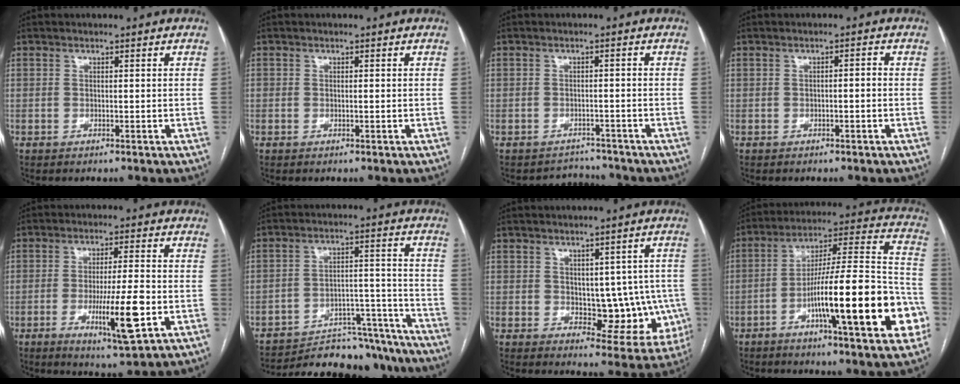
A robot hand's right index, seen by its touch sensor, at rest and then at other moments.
{"total": 0.5, "force": [-0.1, 0.3, 0.4], "torque": [-0.008, 0.003, -0.001]}
{"total": 3.2, "force": [-2.9, 1.1, -1.0], "torque": [0.013, 0.013, -0.041]}
{"total": 1.3, "force": [-0.3, 0.3, 1.2], "torque": [-0.020, 0.004, -0.004]}
{"total": 10.7, "force": [-3.1, 0.8, 10.2], "torque": [-0.170, -0.021, -0.047]}
{"total": 22.7, "force": [-21.3, 5.6, 5.6], "torque": [-0.062, 0.018, -0.295]}
{"total": 9.7, "force": [-0.5, 5.4, 8.0], "torque": [-0.076, 0.010, 0.010]}
{"total": 24.5, "force": [-8.3, 2.6, 22.9], "torque": [-0.298, 0.008, -0.125]}